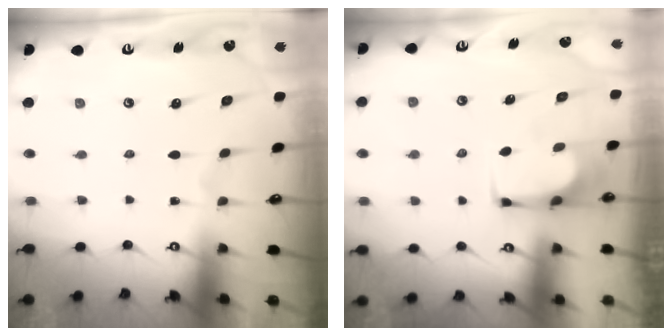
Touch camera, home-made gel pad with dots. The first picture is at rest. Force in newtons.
{"total": 3.5, "press": 3.5, "slide": 0.2}